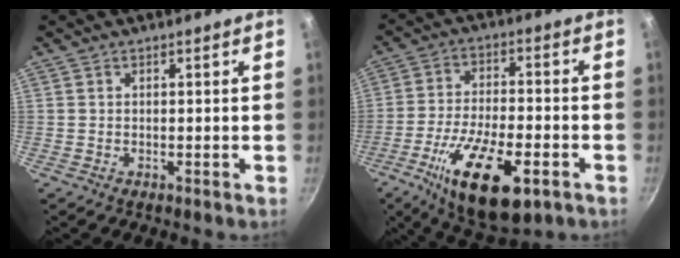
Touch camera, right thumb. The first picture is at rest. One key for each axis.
{"total": 18.2, "fx": -7.8, "fy": 7.3, "fz": 14.7, "tx": -0.247, "ty": 0.017, "tz": -0.132}